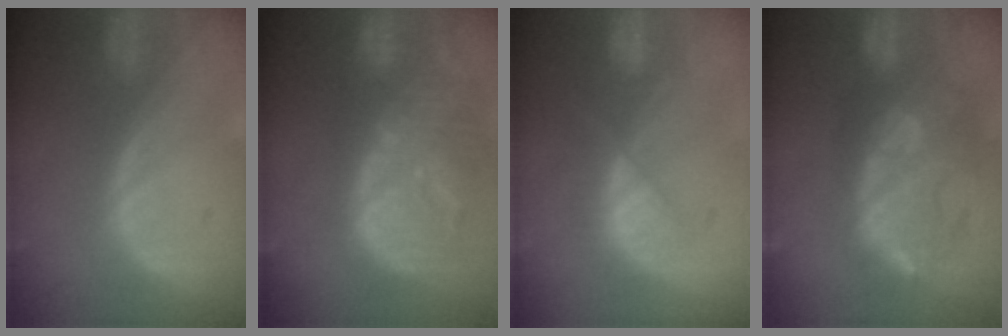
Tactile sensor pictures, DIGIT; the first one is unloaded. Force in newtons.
{"total": 13.3, "press": 11.6, "slide": 6.6}
{"total": 7.5, "press": 6.7, "slide": 3.4}
{"total": 10.2, "press": 9.7, "slide": 3.4}